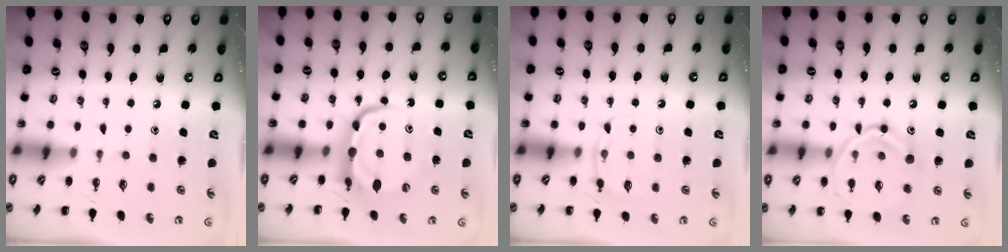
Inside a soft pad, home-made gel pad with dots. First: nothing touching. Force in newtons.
{"total": 7.8, "press": 7.7, "slide": 1.3}
{"total": 5.3, "press": 5.0, "slide": 1.5}
{"total": 13.6, "press": 13.5, "slide": 0.9}